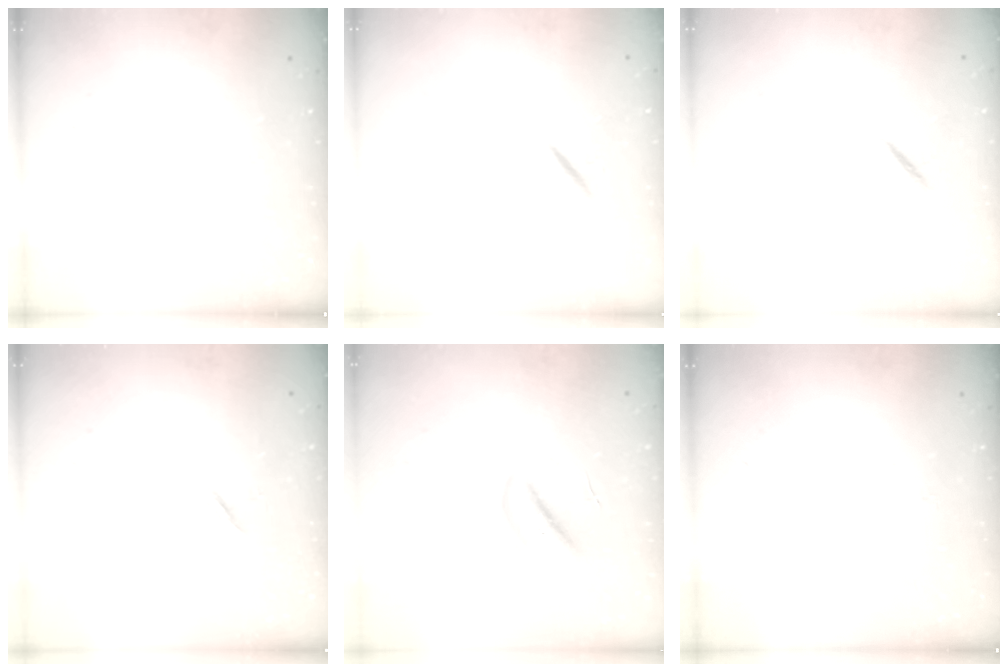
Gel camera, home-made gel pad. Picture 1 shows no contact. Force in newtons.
{"total": 2.8, "press": 2.6, "slide": 0.9}
{"total": 2.7, "press": 2.6, "slide": 0.8}
{"total": 2.3, "press": 2.2, "slide": 0.7}
{"total": 4.6, "press": 4.6, "slide": 0.6}
{"total": 0.0}